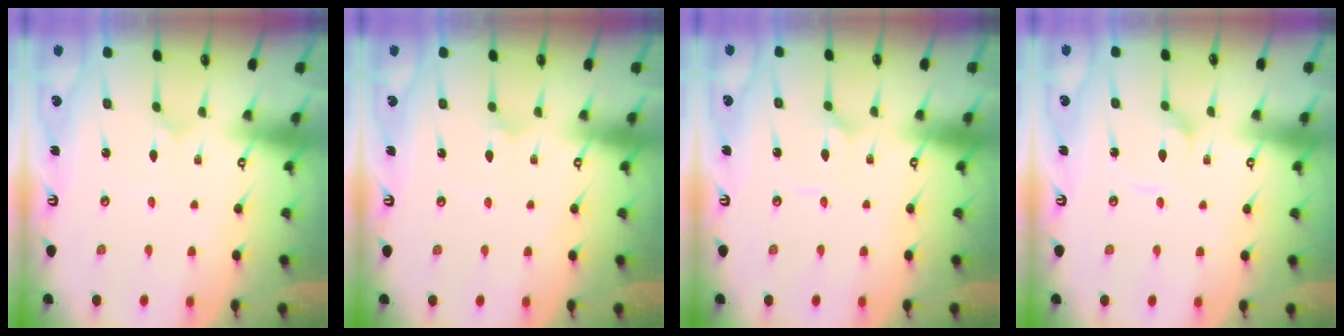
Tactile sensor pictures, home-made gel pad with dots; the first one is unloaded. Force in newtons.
{"total": 2.7, "press": 2.7, "slide": 0.5}
{"total": 2.4, "press": 2.4, "slide": 0.1}
{"total": 2.3, "press": 2.3, "slide": 0.3}